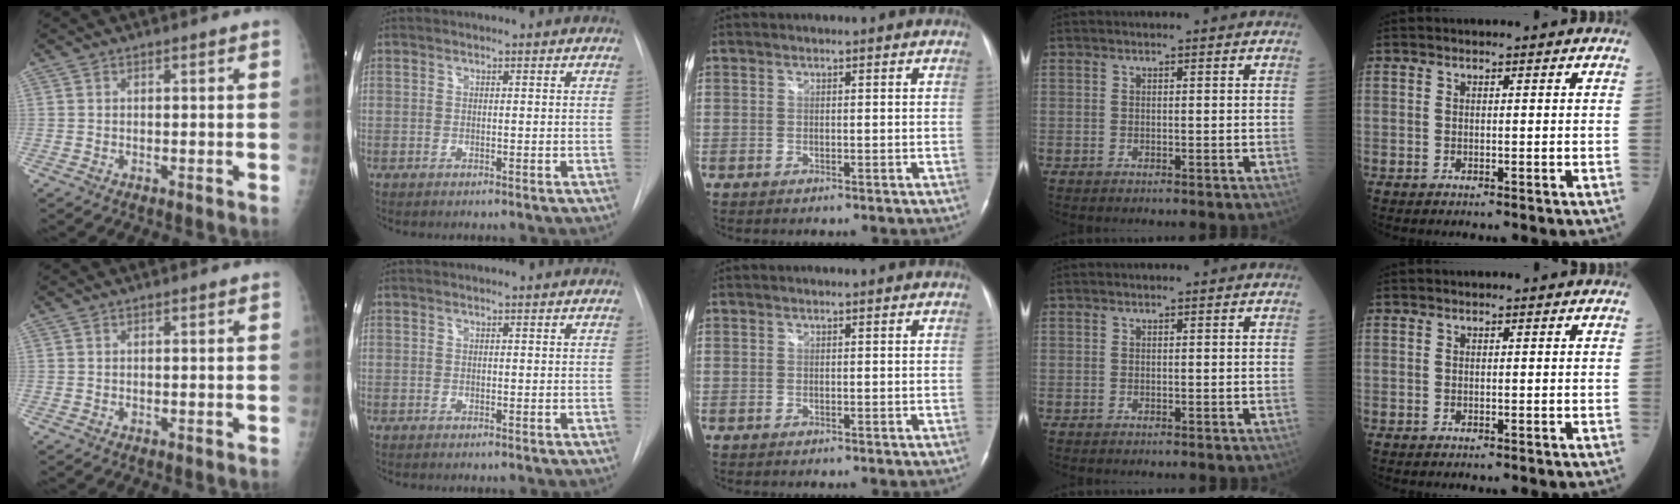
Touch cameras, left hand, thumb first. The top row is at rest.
{}